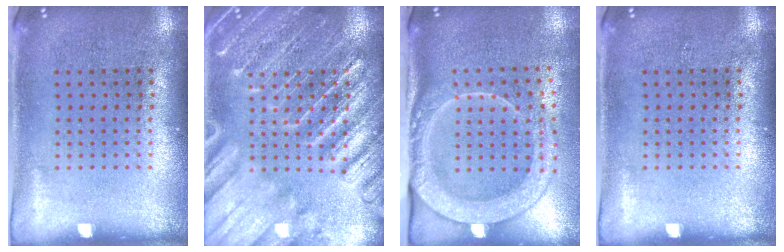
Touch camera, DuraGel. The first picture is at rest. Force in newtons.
{"total": 5.5, "press": 5.4, "slide": 0.7}
{"total": 2.5, "press": 1.9, "slide": 1.6}
{"total": 0.0}